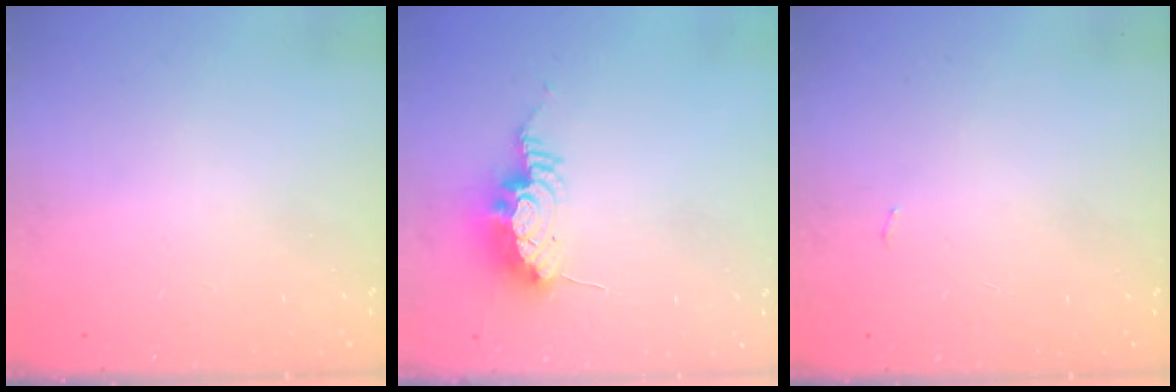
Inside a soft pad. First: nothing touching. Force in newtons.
{"total": 9.3, "press": 9.2, "slide": 0.8}
{"total": 2.8, "press": 2.4, "slide": 1.4}